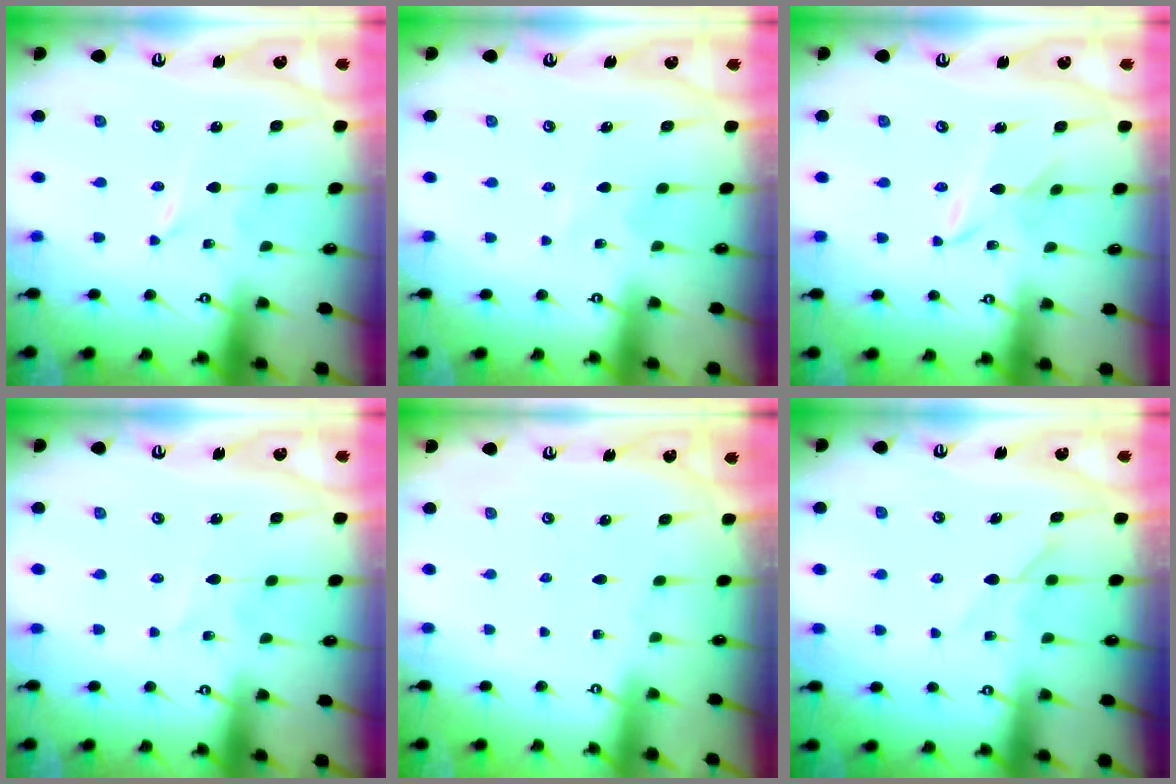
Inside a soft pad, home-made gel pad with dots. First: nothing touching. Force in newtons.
{"total": 1.6, "press": 1.6, "slide": 0.2}
{"total": 4.5, "press": 4.5, "slide": 0.4}
{"total": 2.0, "press": 2.0, "slide": 0.2}
{"total": 0.0}
{"total": 5.5, "press": 5.5, "slide": 0.6}